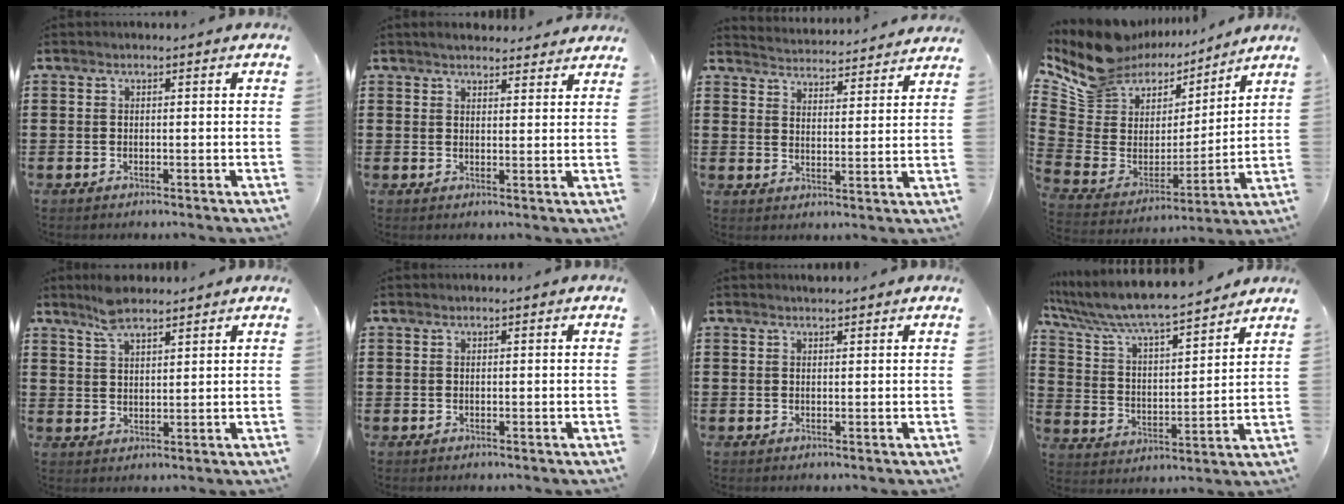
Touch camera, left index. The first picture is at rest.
{"total": 2.8, "force": [2.8, 0.4, 0.3], "torque": [-0.013, -0.004, 0.052]}
{"total": 4.1, "force": [4.0, -0.4, -0.5], "torque": [-0.010, -0.032, 0.067]}
{"total": 10.2, "force": [8.1, 6.0, 1.8], "torque": [-0.091, -0.055, 0.150]}
{"total": 4.9, "force": [4.1, 1.4, 2.2], "torque": [-0.054, -0.003, 0.077]}
{"total": 0.0}
{"total": 0.9, "force": [0.9, 0.2, 0.1], "torque": [-0.004, 0.000, 0.018]}
{"total": 7.0, "force": [6.5, 0.5, 2.6], "torque": [-0.080, -0.045, 0.106]}